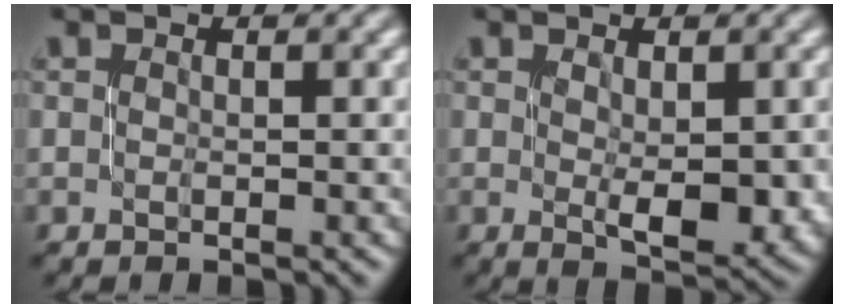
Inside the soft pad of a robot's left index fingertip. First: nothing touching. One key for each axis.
{"total": 3.8, "fx": -0.2, "fy": 1.6, "fz": 3.5, "tx": -0.058, "ty": -0.006, "tz": 0.004}